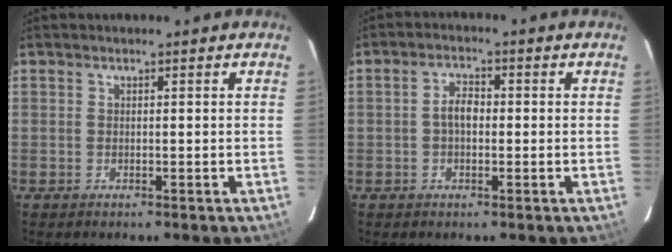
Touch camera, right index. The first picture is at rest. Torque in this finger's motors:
{"motor_torque": [0.32, -0.02, 0.16, 0.04]}